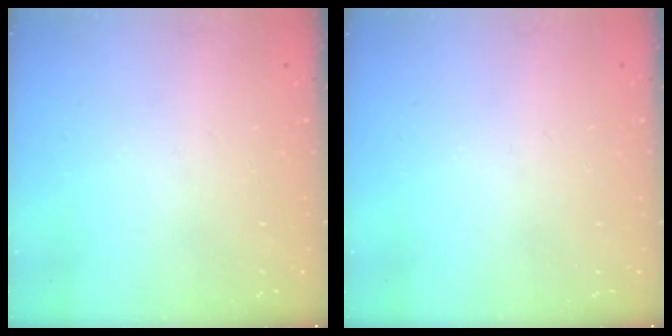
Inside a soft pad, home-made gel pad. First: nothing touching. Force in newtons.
{"total": 0.0}